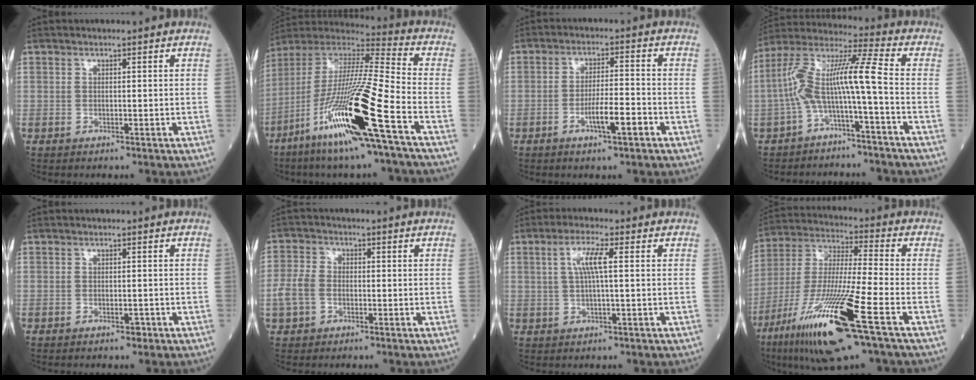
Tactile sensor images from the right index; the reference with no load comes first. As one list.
[{"total": 21.6, "force": [-9.7, -0.2, 19.3], "torque": [-0.398, -0.051, -0.194]}, {"total": 5.5, "force": [-2.5, 0.6, 4.8], "torque": [-0.082, -0.002, -0.046]}, {"total": 10.1, "force": [-2.6, 0.1, 9.8], "torque": [-0.193, 0.041, -0.055]}, {"total": 1.1, "force": [-0.7, 0.4, 0.7], "torque": [-0.006, 0.000, -0.010]}, {"total": 4.7, "force": [-1.3, 3.5, 2.8], "torque": [-0.076, 0.011, -0.028]}, {"total": 4.6, "force": [1.0, 0.3, 4.5], "torque": [-0.091, 0.009, 0.019]}, {"total": 20.3, "force": [-9.8, 0.9, 17.8], "torque": [-0.364, -0.048, -0.183]}]